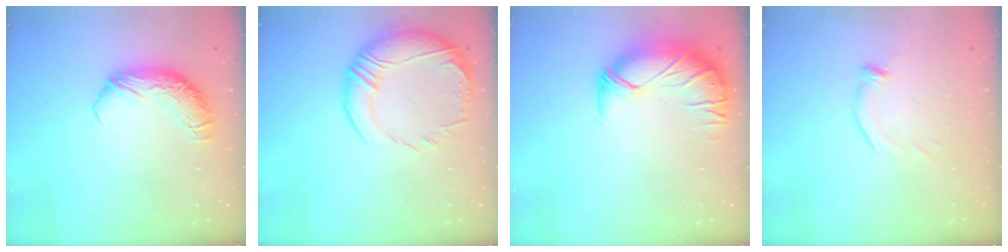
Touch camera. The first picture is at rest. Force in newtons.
{"total": 6.3, "press": 4.2, "slide": 4.7}
{"total": 2.7, "press": 0.2, "slide": 2.7}
{"total": 5.1, "press": 5.0, "slide": 0.8}